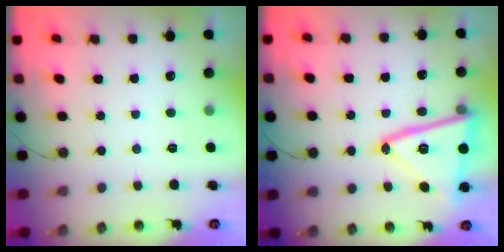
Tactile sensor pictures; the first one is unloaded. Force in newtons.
{"total": 19.9, "press": 19.8, "slide": 1.5}